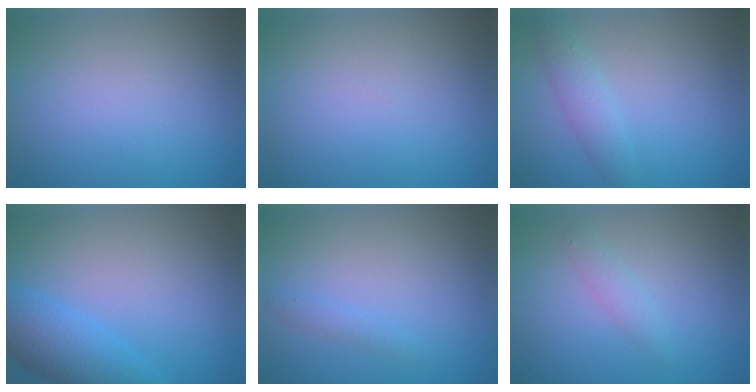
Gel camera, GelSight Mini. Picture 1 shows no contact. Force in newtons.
{"total": 0.0}
{"total": 2.3, "press": 2.3, "slide": 0.1}
{"total": 4.9, "press": 4.9, "slide": 0.2}
{"total": 1.0, "press": 1.0, "slide": 0.0}
{"total": 1.4, "press": 1.4, "slide": 0.0}